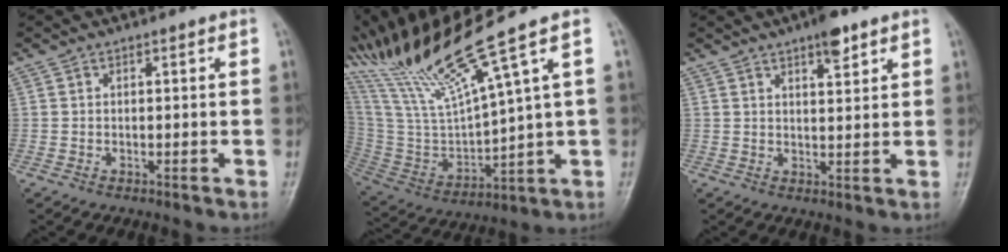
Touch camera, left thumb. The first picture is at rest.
{"total": 18.5, "force": [13.8, -1.0, 12.2], "torque": [-0.240, -0.054, 0.278]}
{"total": 5.1, "force": [3.3, 1.6, 3.5], "torque": [-0.043, -0.016, 0.047]}